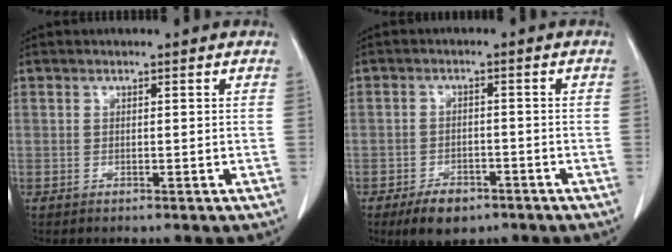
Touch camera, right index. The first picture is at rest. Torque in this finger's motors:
{"motor_torque": [0.20, -0.17, -0.02, 0.02]}